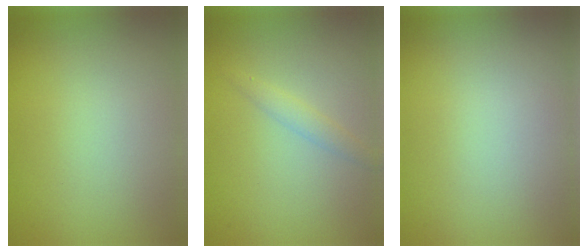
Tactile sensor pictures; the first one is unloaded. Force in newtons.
{"total": 1.3, "press": 1.3, "slide": 0.0}
{"total": 0.0}